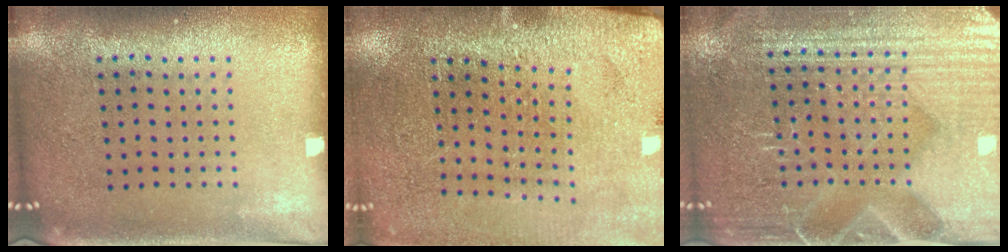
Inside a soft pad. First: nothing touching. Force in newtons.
{"total": 2.8, "press": 2.8, "slide": 0.2}
{"total": 4.7, "press": 4.4, "slide": 1.4}